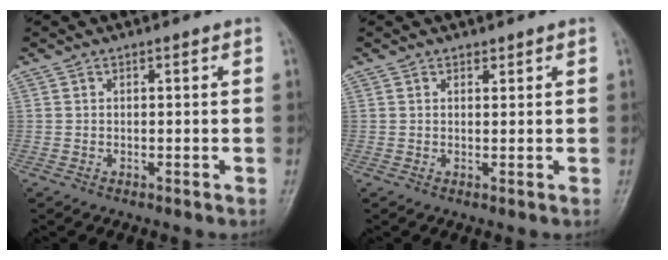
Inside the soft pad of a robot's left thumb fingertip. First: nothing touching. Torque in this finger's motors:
{"motor_torque": [-0.10, -0.07, -0.20, -0.04, 0.00]}